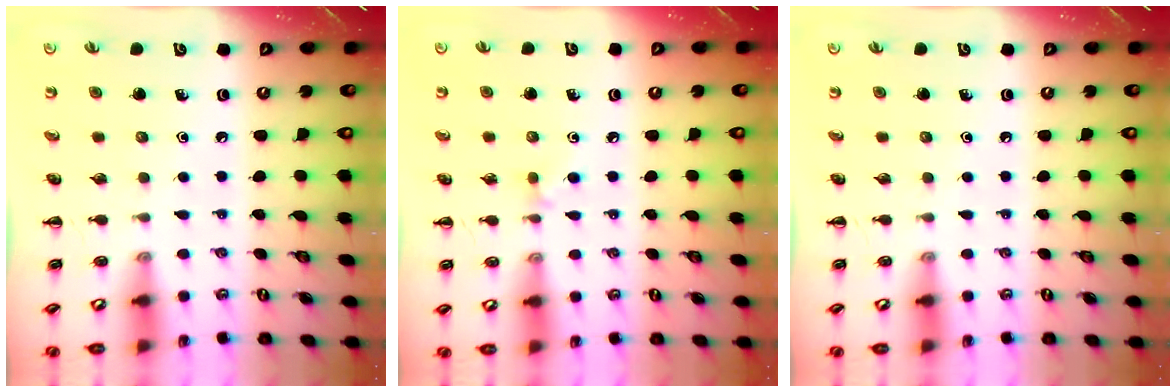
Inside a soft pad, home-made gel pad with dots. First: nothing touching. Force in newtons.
{"total": 4.3, "press": 4.1, "slide": 1.6}
{"total": 0.0}